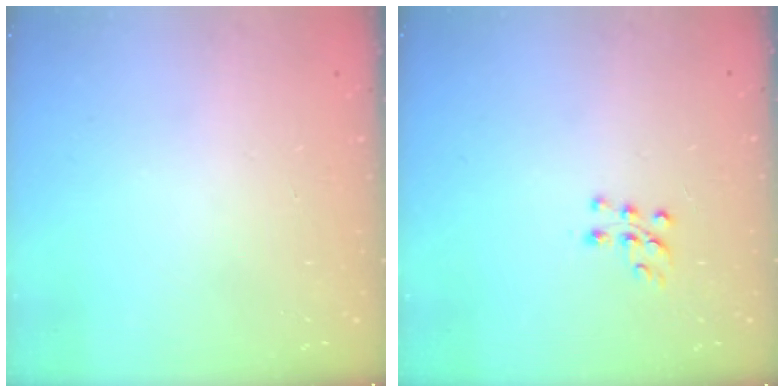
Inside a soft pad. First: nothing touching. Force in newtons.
{"total": 6.9, "press": 6.8, "slide": 0.6}